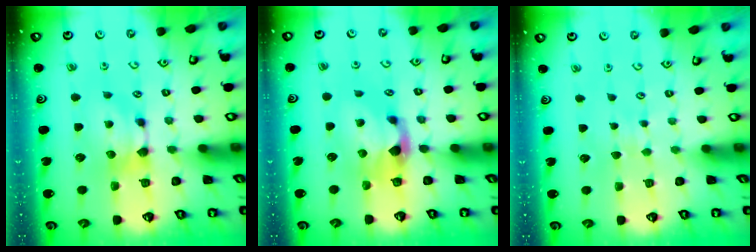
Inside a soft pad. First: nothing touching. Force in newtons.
{"total": 2.0, "press": 1.6, "slide": 1.2}
{"total": 3.5, "press": 3.5, "slide": 0.2}